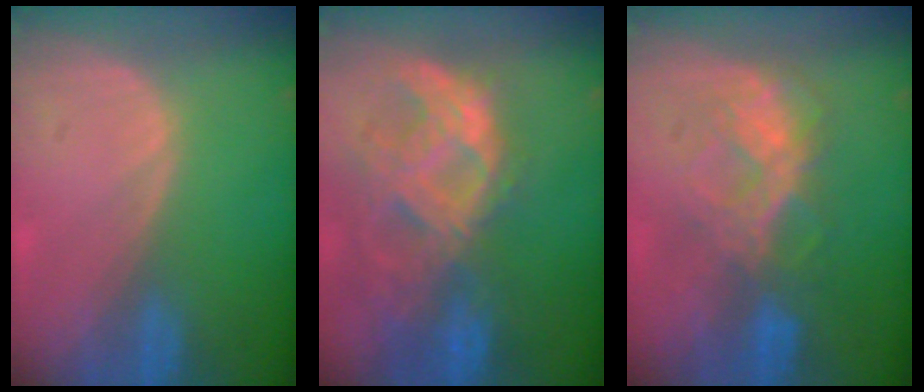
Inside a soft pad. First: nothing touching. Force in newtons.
{"total": 10.9, "press": 9.3, "slide": 5.7}
{"total": 6.8, "press": 6.7, "slide": 1.2}